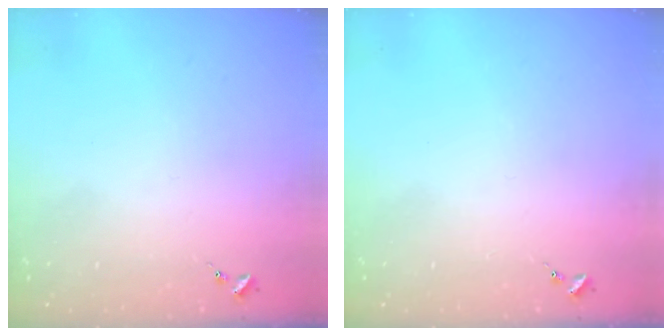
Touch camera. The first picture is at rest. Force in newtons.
{"total": 0.0}